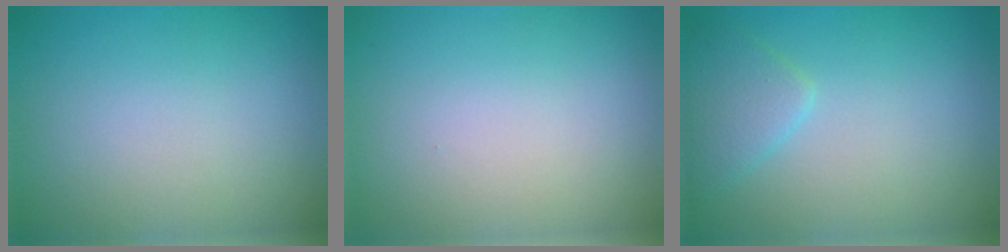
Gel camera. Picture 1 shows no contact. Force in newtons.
{"total": 0.0}
{"total": 2.4, "press": 2.4, "slide": 0.1}